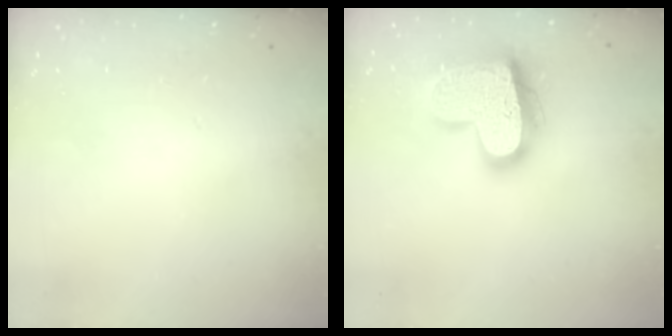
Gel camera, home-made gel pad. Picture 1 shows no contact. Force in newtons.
{"total": 20.4, "press": 20.3, "slide": 1.7}